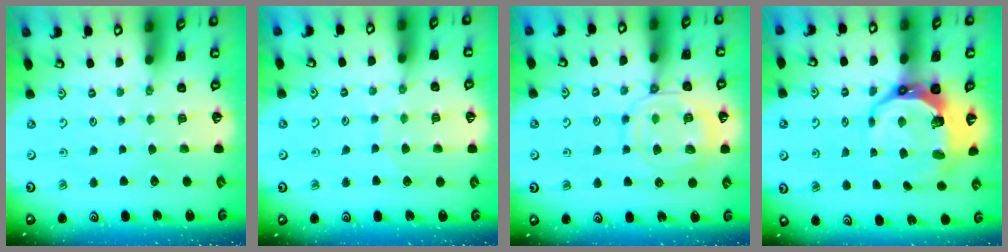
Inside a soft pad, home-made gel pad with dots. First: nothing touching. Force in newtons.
{"total": 6.3, "press": 6.3, "slide": 0.6}
{"total": 12.4, "press": 12.3, "slide": 1.2}
{"total": 12.1, "press": 10.8, "slide": 5.4}